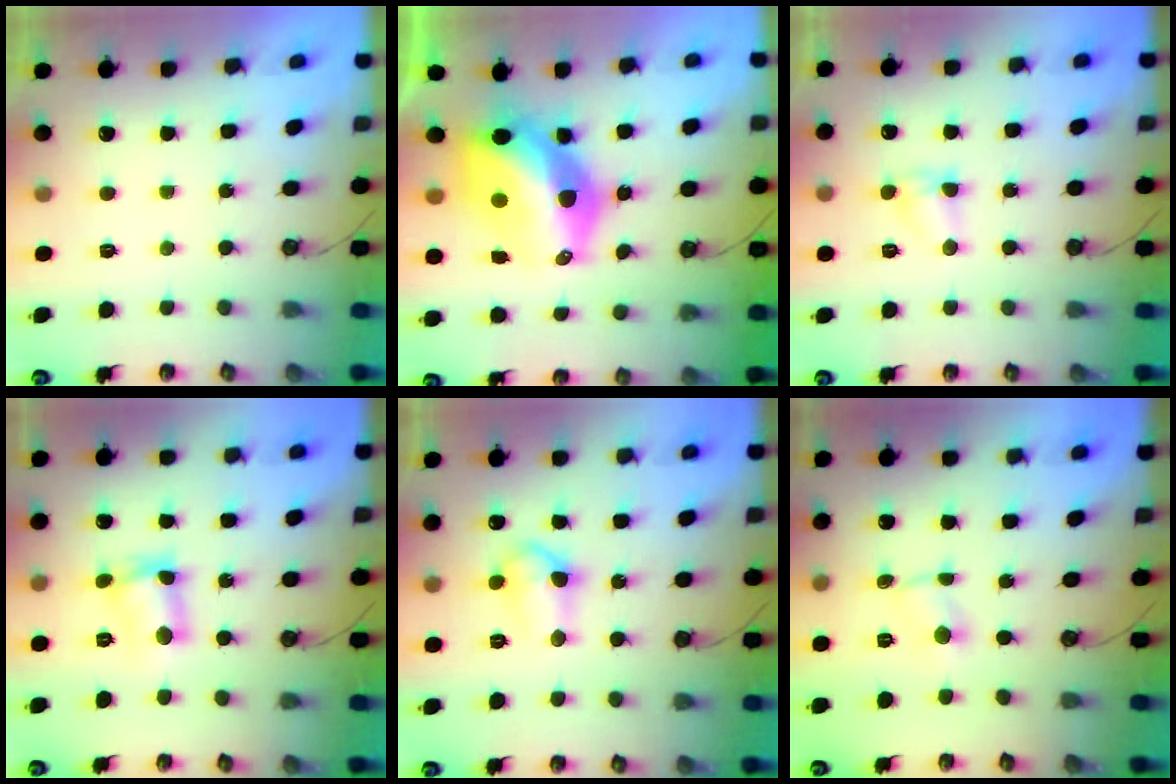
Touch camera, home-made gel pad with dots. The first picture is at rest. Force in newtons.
{"total": 16.5, "press": 16.4, "slide": 1.5}
{"total": 4.1, "press": 4.1, "slide": 0.5}
{"total": 7.4, "press": 7.4, "slide": 0.6}
{"total": 9.1, "press": 9.0, "slide": 0.9}
{"total": 0.7, "press": 0.7, "slide": 0.1}